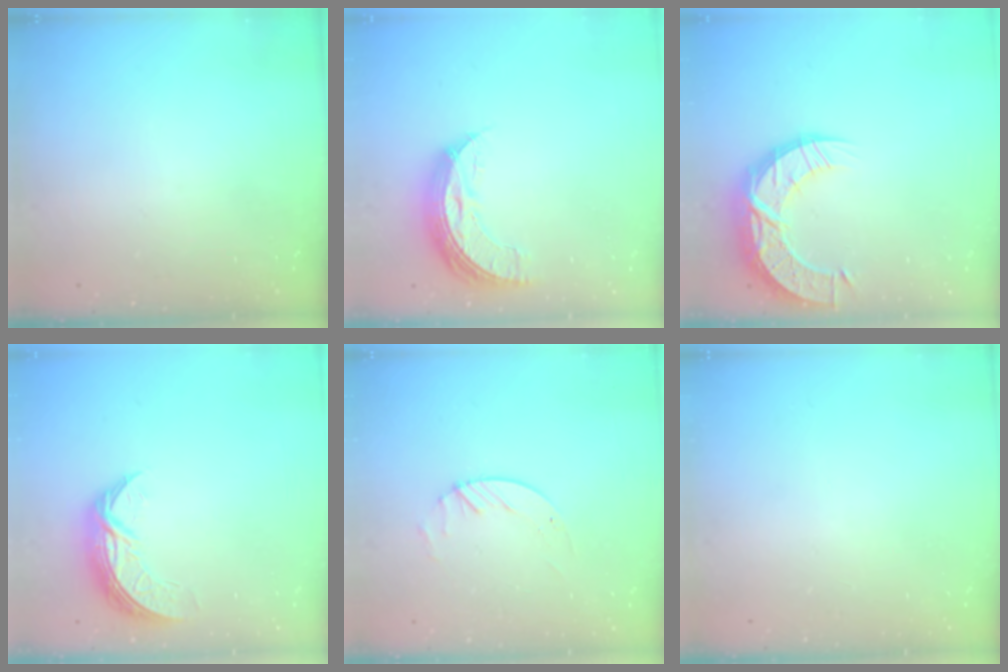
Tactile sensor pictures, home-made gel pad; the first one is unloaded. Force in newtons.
{"total": 9.1, "press": 9.1, "slide": 0.2}
{"total": 14.4, "press": 14.3, "slide": 0.9}
{"total": 9.0, "press": 8.9, "slide": 0.6}
{"total": 2.0, "press": 2.0, "slide": 0.2}
{"total": 0.0}